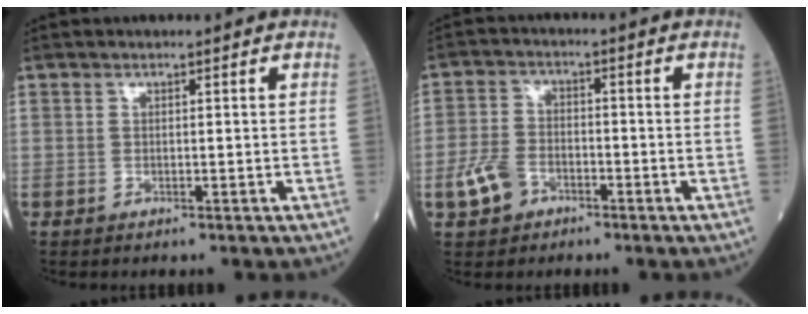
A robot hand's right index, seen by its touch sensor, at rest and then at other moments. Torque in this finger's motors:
{"motor_torque": [0.44, -0.27, 0.25, 0.03]}